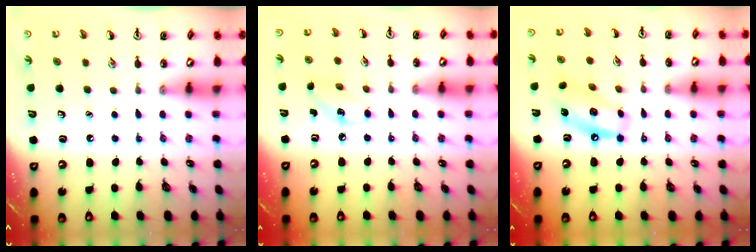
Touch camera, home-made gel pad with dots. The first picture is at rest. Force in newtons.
{"total": 3.7, "press": 3.6, "slide": 1.0}
{"total": 10.5, "press": 10.2, "slide": 2.7}